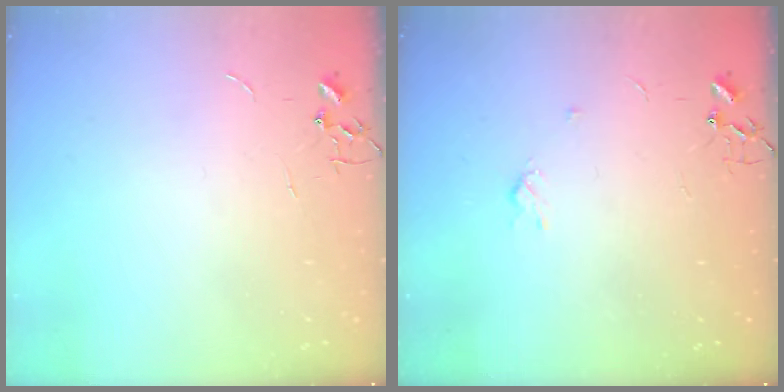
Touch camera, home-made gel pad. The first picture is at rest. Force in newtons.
{"total": 3.5, "press": 3.5, "slide": 0.7}